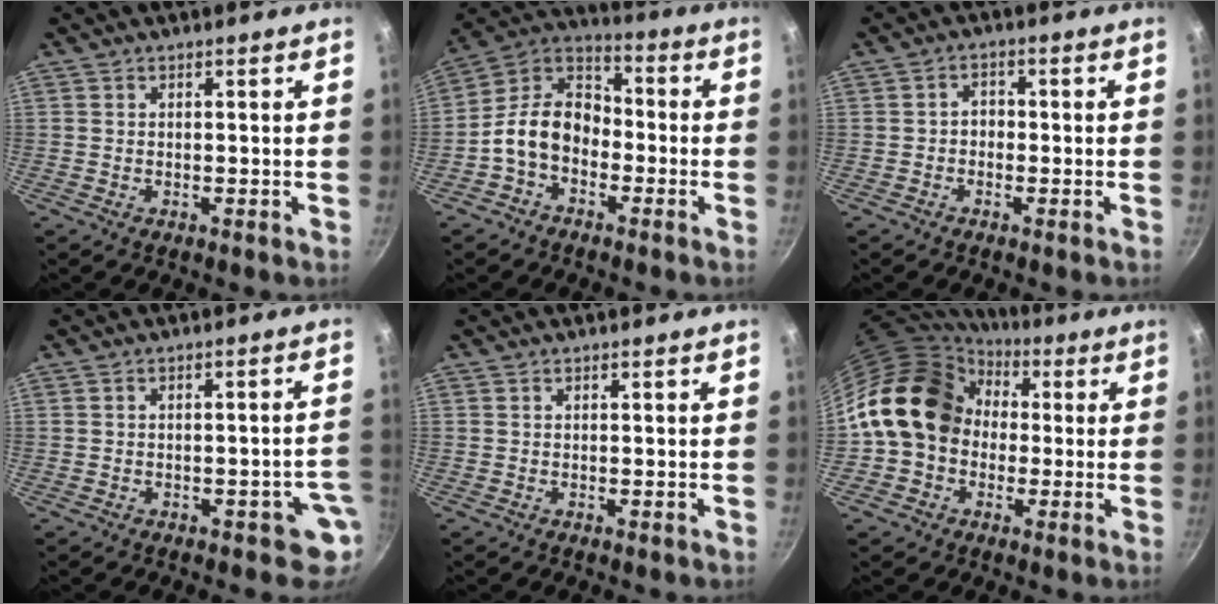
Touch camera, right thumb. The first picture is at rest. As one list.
[{"total": 12.0, "force": [-3.3, 8.6, 7.6], "torque": [-0.103, 0.050, -0.087]}, {"total": 2.4, "force": [-0.6, 1.9, 1.2], "torque": [-0.007, 0.011, -0.013]}, {"total": 4.0, "force": [-1.6, 2.4, 2.8], "torque": [0.002, 0.024, -0.014]}, {"total": 0.0}, {"total": 17.0, "force": [1.6, 13.9, 9.7], "torque": [-0.141, 0.044, 0.019]}]